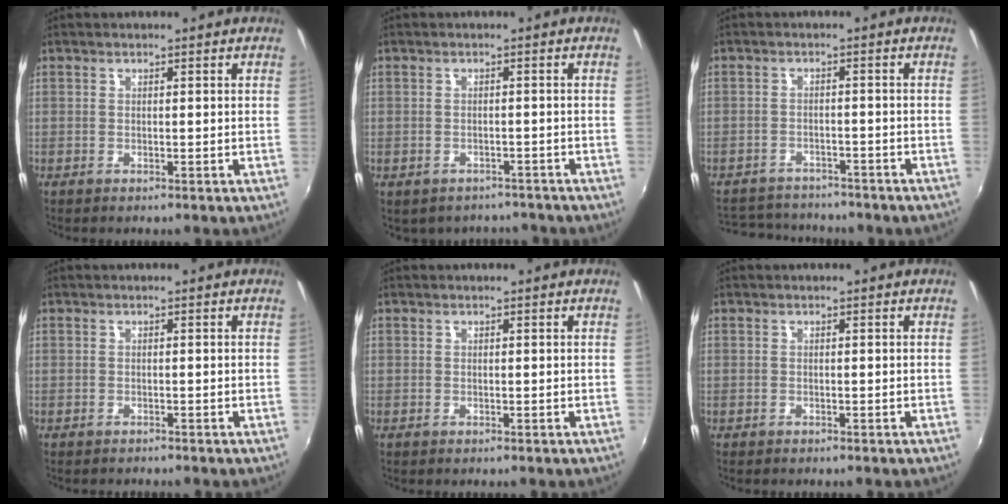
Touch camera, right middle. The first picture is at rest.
{"total": 6.1, "force": [-5.0, 3.1, 1.7], "torque": [-0.038, -0.017, -0.060]}
{"total": 12.1, "force": [-10.5, 4.6, 3.9], "torque": [-0.102, 0.001, -0.147]}
{"total": 0.9, "force": [-0.9, 0.1, 0.0], "torque": [-0.002, -0.004, -0.014]}
{"total": 0.0}
{"total": 0.0}